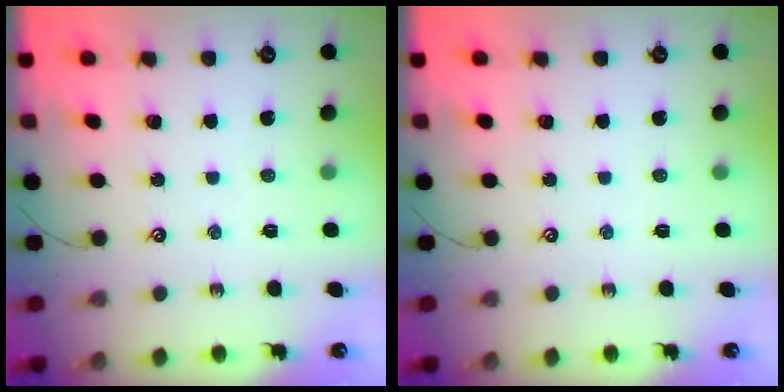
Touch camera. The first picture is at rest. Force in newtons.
{"total": 0.0}